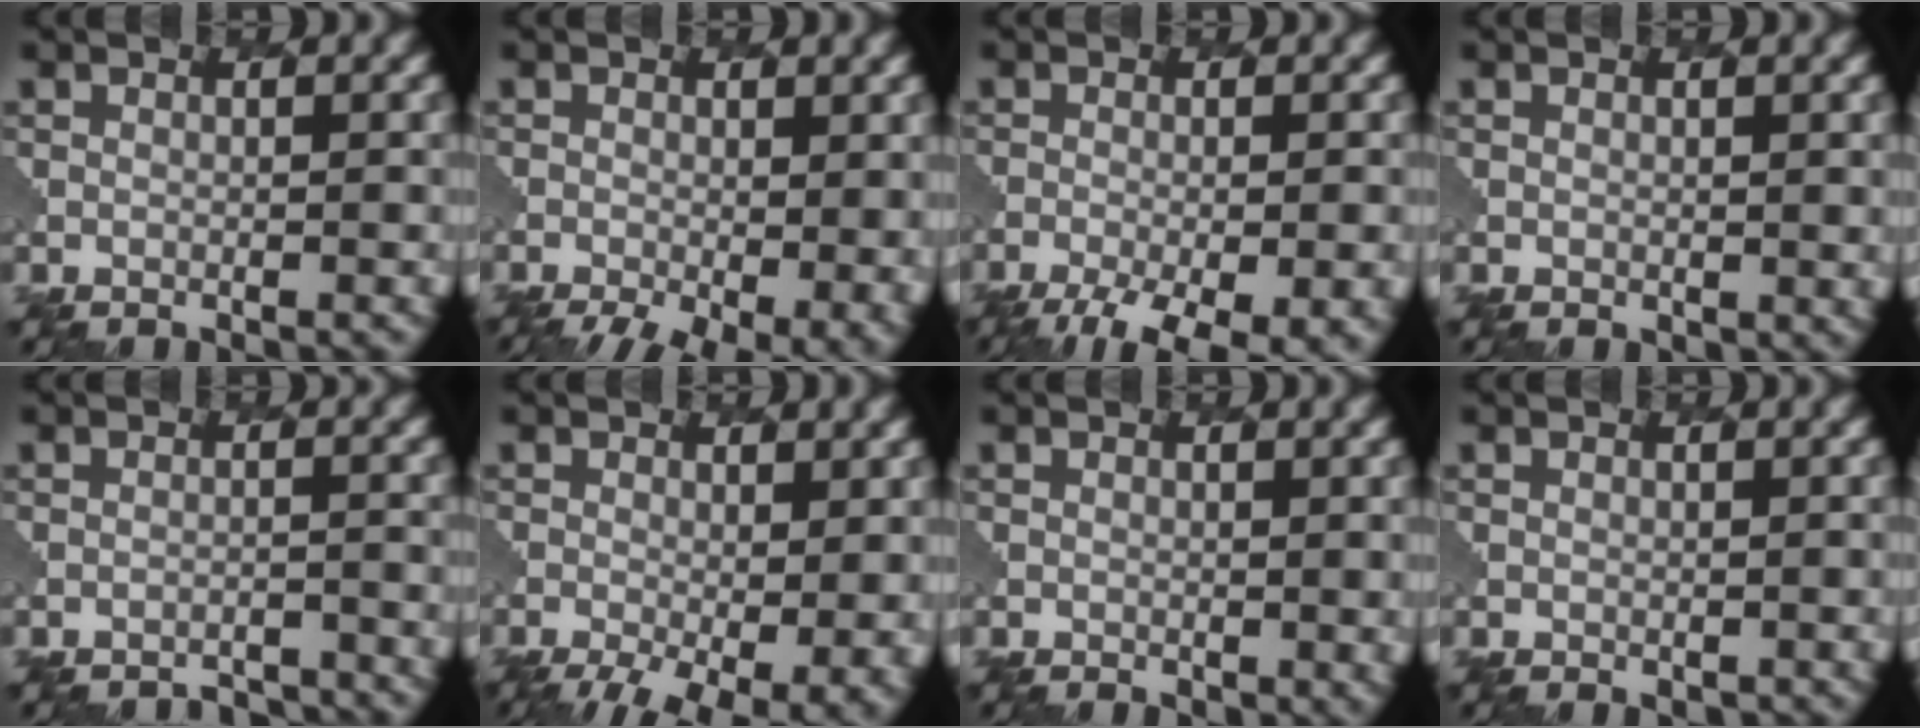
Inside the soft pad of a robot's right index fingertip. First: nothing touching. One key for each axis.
{"total": 8.1, "fx": -3.5, "fy": 3.6, "fz": 6.3, "tx": -0.083, "ty": -0.028, "tz": -0.040}
{"total": 9.6, "fx": -6.2, "fy": 3.5, "fz": 6.4, "tx": -0.100, "ty": -0.031, "tz": -0.077}
{"total": 1.5, "fx": 0.5, "fy": 0.9, "fz": 1.1, "tx": -0.012, "ty": -0.005, "tz": 0.008}
{"total": 2.4, "fx": -2.4, "fy": 0.3, "fz": 0.1, "tx": 0.003, "ty": 0.007, "tz": -0.036}
{"total": 7.4, "fx": -2.5, "fy": 3.1, "fz": 6.2, "tx": -0.096, "ty": -0.023, "tz": -0.028}
{"total": 2.2, "fx": 0.1, "fy": 1.2, "fz": 1.9, "tx": -0.022, "ty": -0.007, "tz": 0.005}
{"total": 1.0, "fx": 0.4, "fy": 0.6, "fz": 0.6, "tx": -0.008, "ty": -0.005, "tz": 0.007}